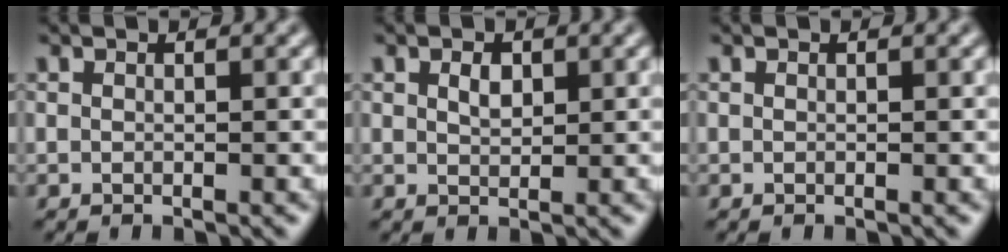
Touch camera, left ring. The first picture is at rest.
{"total": 1.4, "force": [0.6, 0.9, 0.9], "torque": [-0.016, 0.001, 0.012]}
{"total": 0.0}